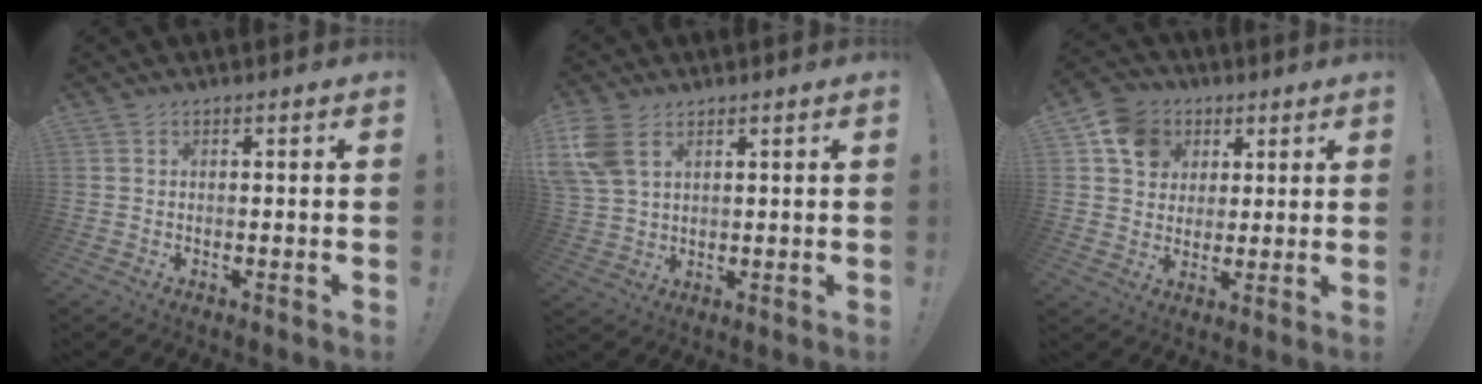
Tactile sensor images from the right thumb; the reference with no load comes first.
{"total": 8.3, "force": [3.8, 5.5, 5.0], "torque": [-0.100, -0.007, 0.077]}
{"total": 11.1, "force": [4.4, 9.5, 3.8], "torque": [-0.048, -0.018, 0.087]}